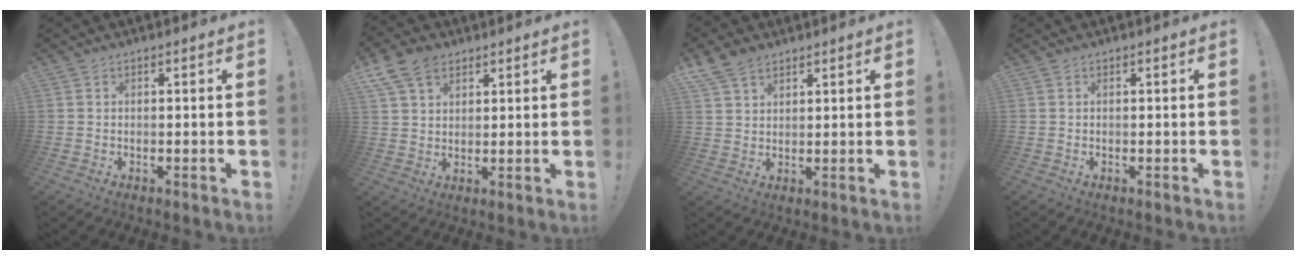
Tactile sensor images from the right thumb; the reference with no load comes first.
{"total": 9.5, "force": [5.4, 6.4, 4.6], "torque": [-0.081, -0.014, 0.108]}
{"total": 6.7, "force": [4.8, 3.8, 2.6], "torque": [-0.050, -0.016, 0.095]}
{"total": 0.0}